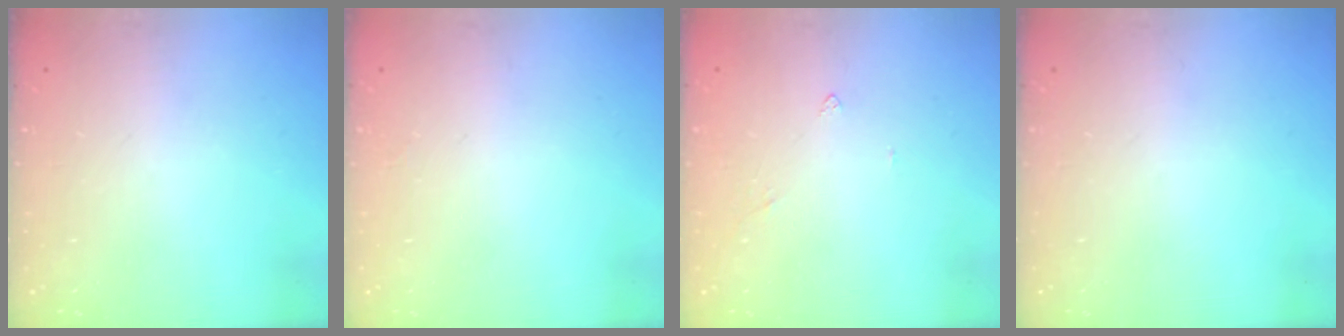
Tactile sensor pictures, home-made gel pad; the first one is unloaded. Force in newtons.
{"total": 2.1, "press": 2.1, "slide": 0.2}
{"total": 1.9, "press": 1.8, "slide": 0.4}
{"total": 0.0}